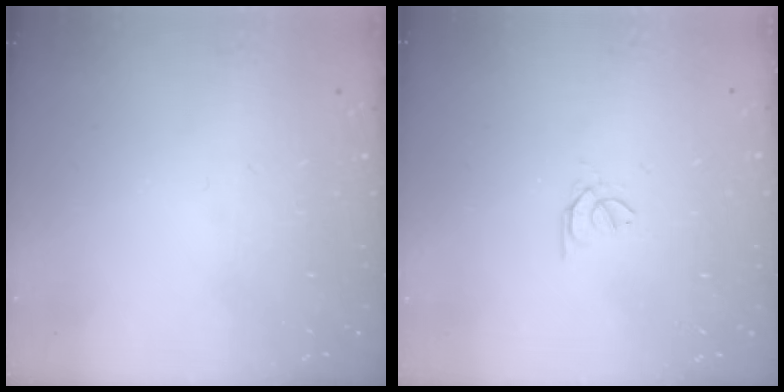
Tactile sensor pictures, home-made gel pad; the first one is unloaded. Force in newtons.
{"total": 0.6, "press": 0.4, "slide": 0.3}